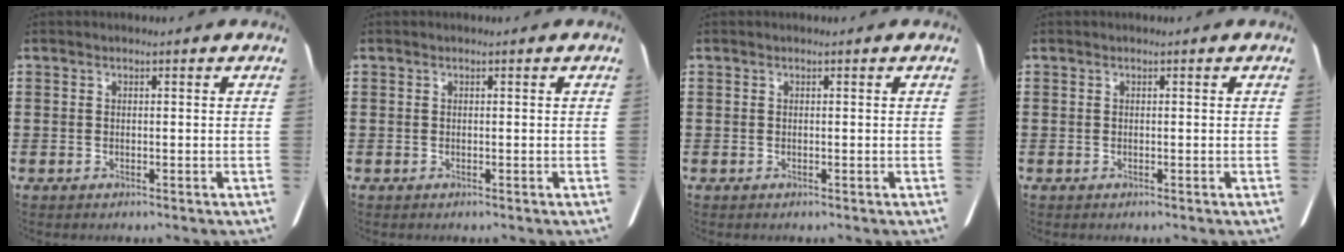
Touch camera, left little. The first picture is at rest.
{"total": 0.0}
{"total": 0.0}
{"total": 0.0}